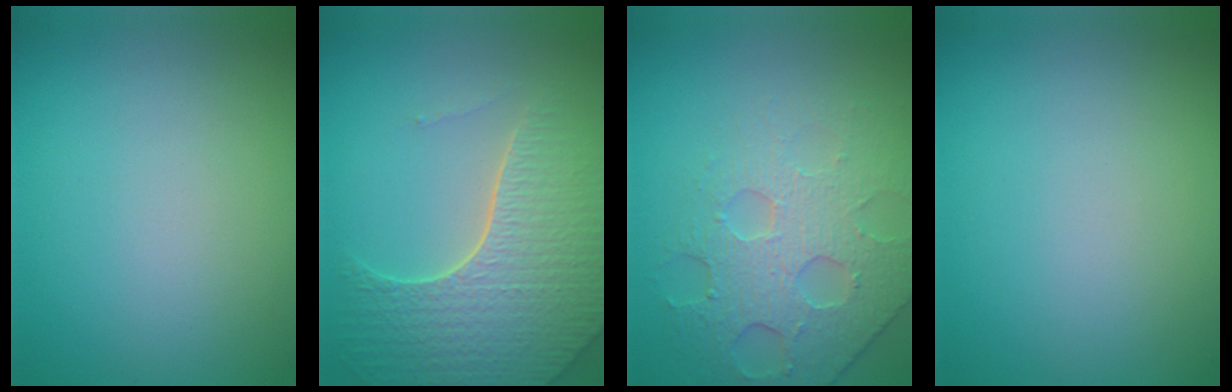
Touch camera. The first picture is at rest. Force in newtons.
{"total": 8.0, "press": 5.7, "slide": 5.6}
{"total": 4.7, "press": 4.4, "slide": 1.6}
{"total": 0.0}